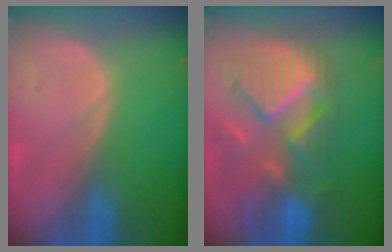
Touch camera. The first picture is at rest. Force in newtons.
{"total": 11.7, "press": 10.3, "slide": 5.6}